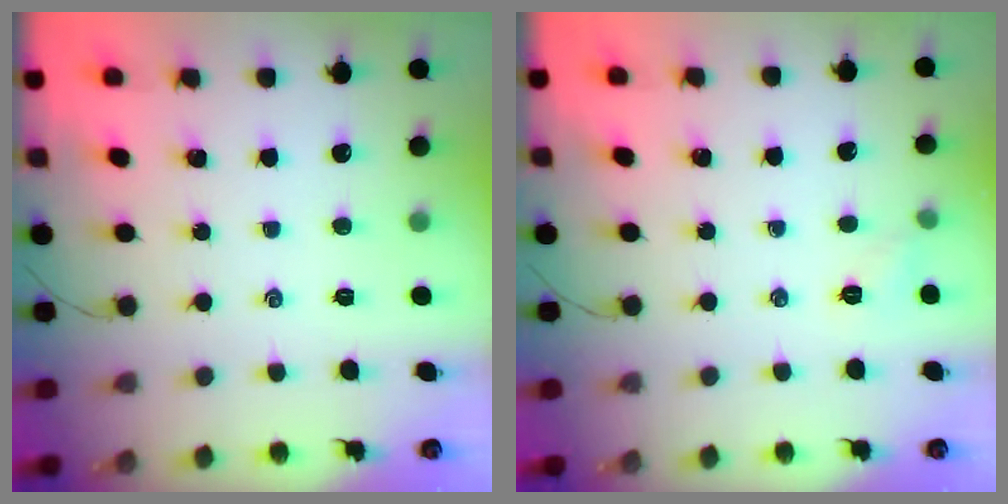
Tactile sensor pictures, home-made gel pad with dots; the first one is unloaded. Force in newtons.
{"total": 4.8, "press": 4.5, "slide": 1.4}